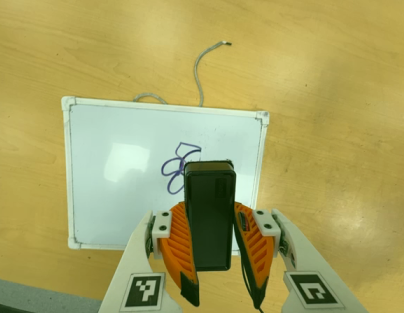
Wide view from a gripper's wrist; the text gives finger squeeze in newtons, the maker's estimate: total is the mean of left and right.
{"total": 7.0, "left": 5.7, "right": 8.4}